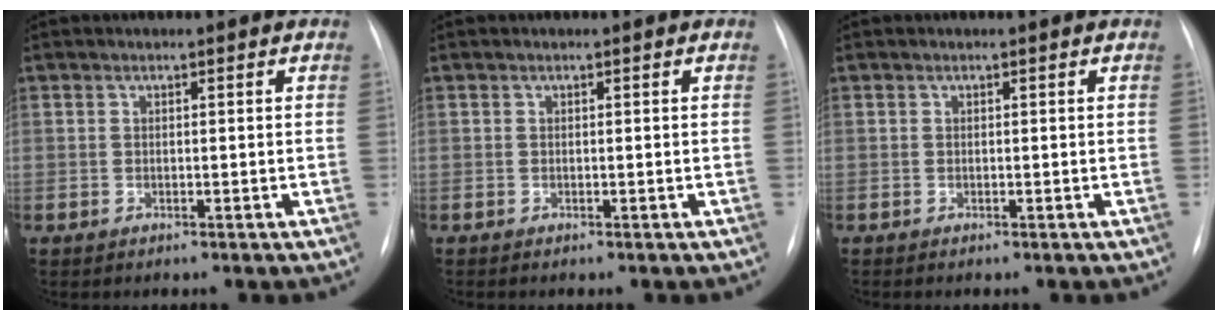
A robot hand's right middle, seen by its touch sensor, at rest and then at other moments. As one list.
[{"total": 0.0}, {"total": 0.0}]